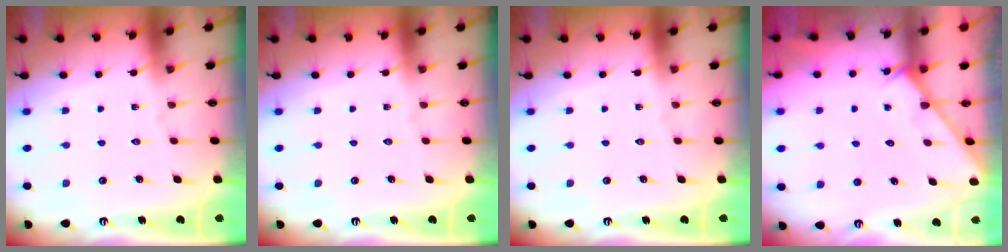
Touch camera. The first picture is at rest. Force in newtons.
{"total": 0.0}
{"total": 0.0}
{"total": 2.4, "press": 2.4, "slide": 0.2}